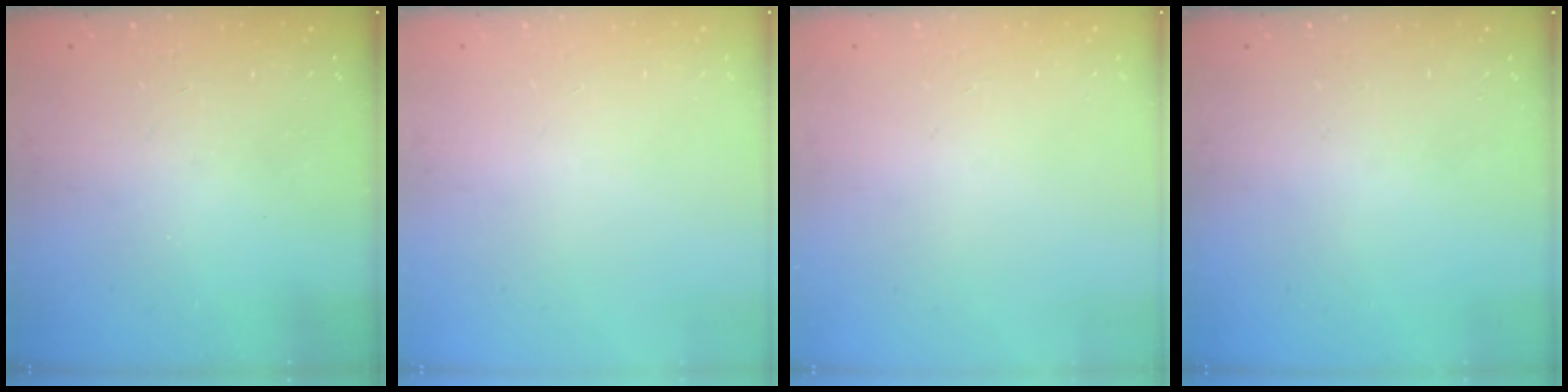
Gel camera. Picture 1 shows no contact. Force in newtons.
{"total": 0.0}
{"total": 0.0}
{"total": 0.0}